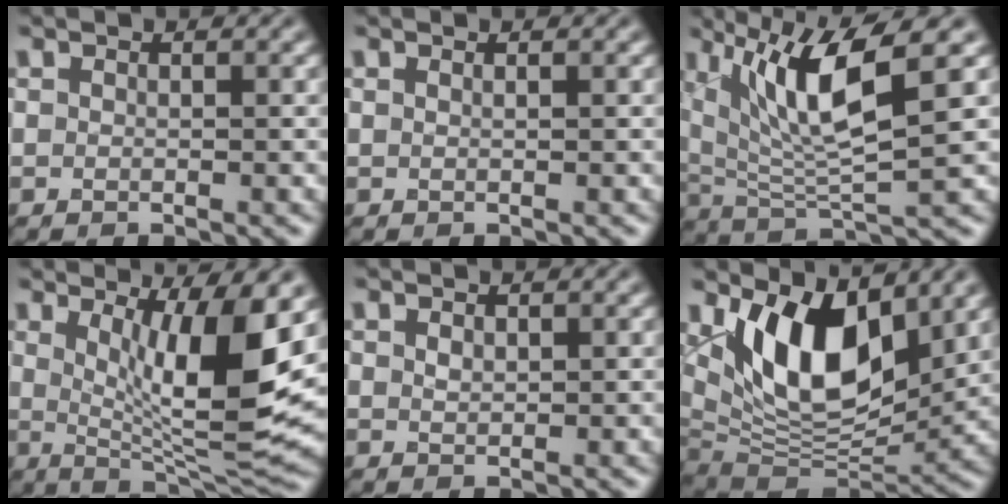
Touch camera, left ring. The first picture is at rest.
{"total": 0.5, "force": [0.4, 0.2, 0.3], "torque": [-0.004, -0.001, 0.000]}
{"total": 8.3, "force": [3.3, 2.0, 7.4], "torque": [-0.140, -0.005, 0.065]}
{"total": 10.1, "force": [2.0, 2.4, 9.5], "torque": [-0.151, -0.018, 0.043]}
{"total": 0.8, "force": [0.4, 0.5, 0.4], "torque": [-0.011, 0.000, 0.008]}
{"total": 10.6, "force": [4.0, 5.3, 8.3], "torque": [-0.142, -0.019, 0.075]}